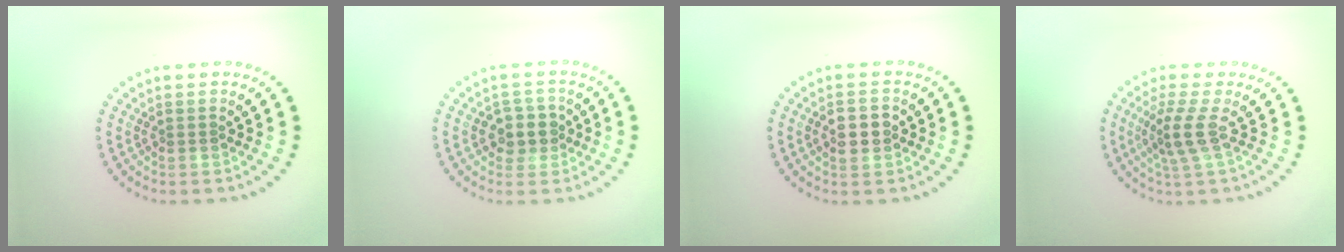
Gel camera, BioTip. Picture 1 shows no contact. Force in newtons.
{"total": 2.5, "press": 2.4, "slide": 0.8}
{"total": 2.8, "press": 2.8, "slide": 0.2}
{"total": 2.9, "press": 2.3, "slide": 1.8}